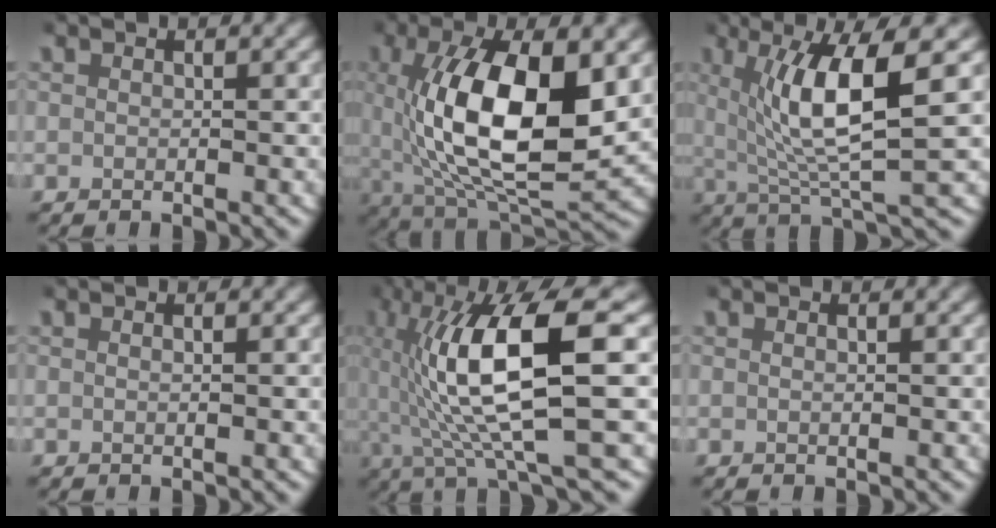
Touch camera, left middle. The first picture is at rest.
{"total": 12.6, "force": [0.9, 5.6, 11.3], "torque": [-0.211, -0.019, 0.028]}
{"total": 7.6, "force": [1.4, 1.7, 7.3], "torque": [-0.130, 0.003, 0.025]}
{"total": 0.0}
{"total": 11.4, "force": [0.3, 3.1, 11.0], "torque": [-0.201, 0.008, 0.008]}
{"total": 0.0}